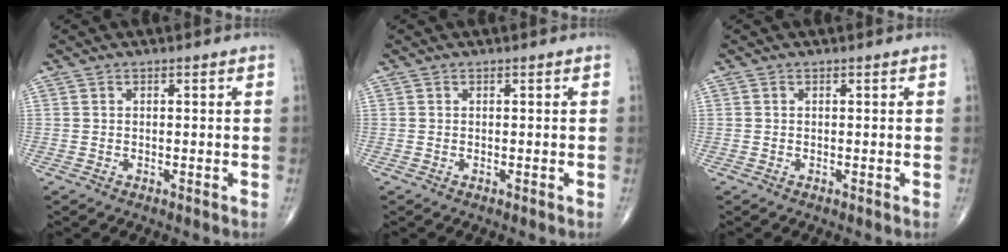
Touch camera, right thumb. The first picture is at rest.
{"total": 0.0}
{"total": 0.0}